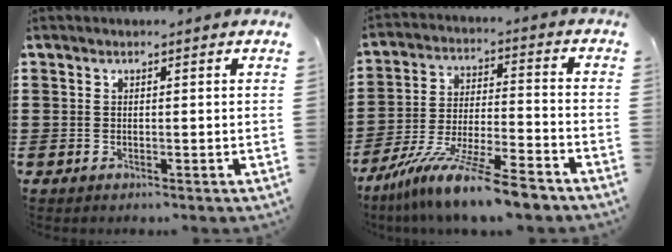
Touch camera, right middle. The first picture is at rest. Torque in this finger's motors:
{"motor_torque": [2.14, 0.00, 1.05, 0.21]}